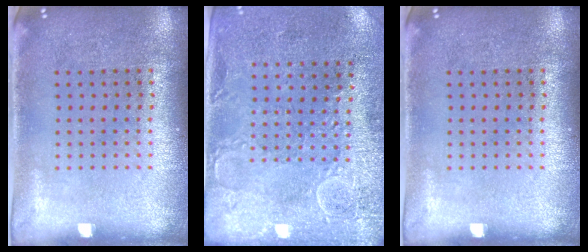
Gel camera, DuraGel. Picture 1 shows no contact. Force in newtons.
{"total": 2.7, "press": 2.4, "slide": 1.2}
{"total": 0.0}